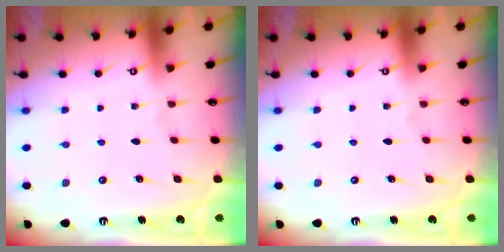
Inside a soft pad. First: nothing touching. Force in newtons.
{"total": 0.0}